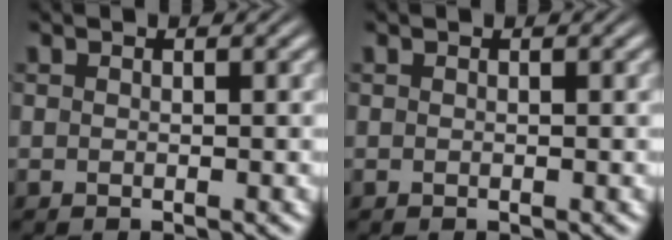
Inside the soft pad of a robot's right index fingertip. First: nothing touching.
{"total": 0.0}